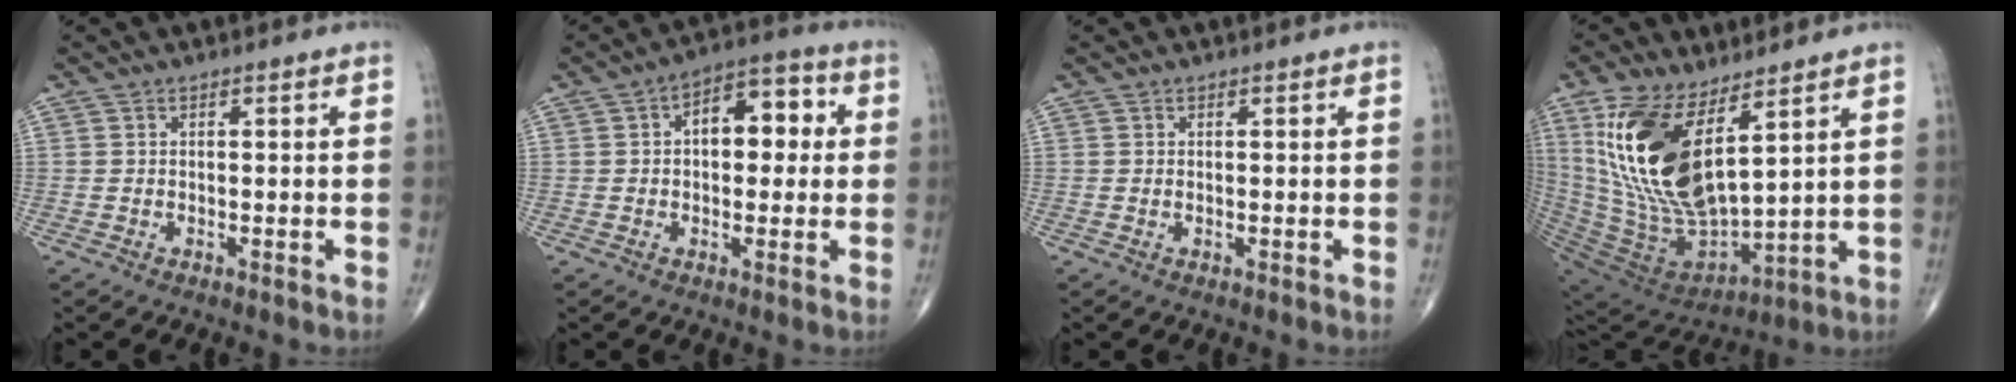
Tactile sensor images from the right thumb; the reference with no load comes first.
{"total": 10.2, "force": [1.7, 5.9, 8.1], "torque": [-0.087, 0.026, 0.016]}
{"total": 0.0}
{"total": 21.3, "force": [8.3, 9.2, 17.3], "torque": [-0.342, -0.053, 0.176]}